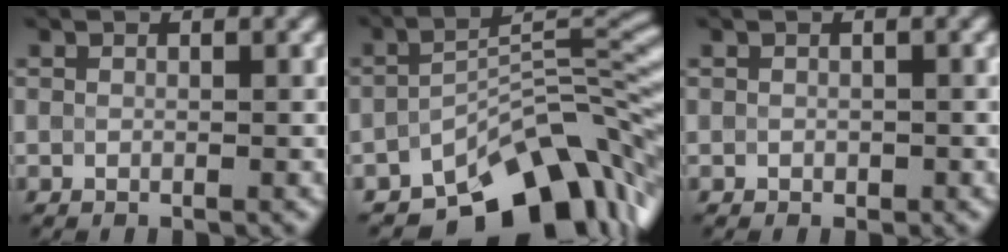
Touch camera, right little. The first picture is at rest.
{"total": 10.7, "force": [-7.7, 4.0, 6.3], "torque": [-0.069, 0.003, -0.127]}
{"total": 0.7, "force": [-0.3, -0.3, -0.5], "torque": [0.001, 0.001, 0.008]}